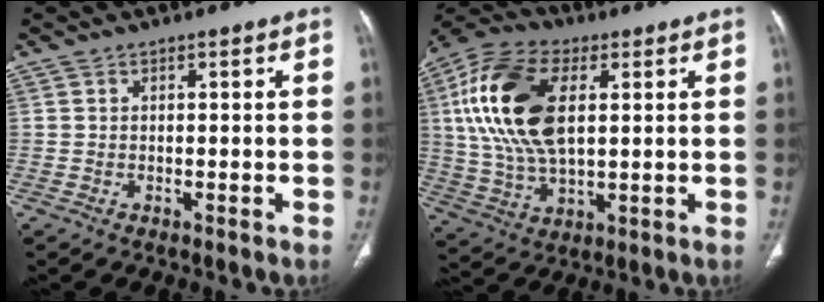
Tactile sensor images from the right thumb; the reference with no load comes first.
{"total": 19.5, "force": [4.2, 10.5, 15.8], "torque": [-0.320, 0.005, 0.074]}